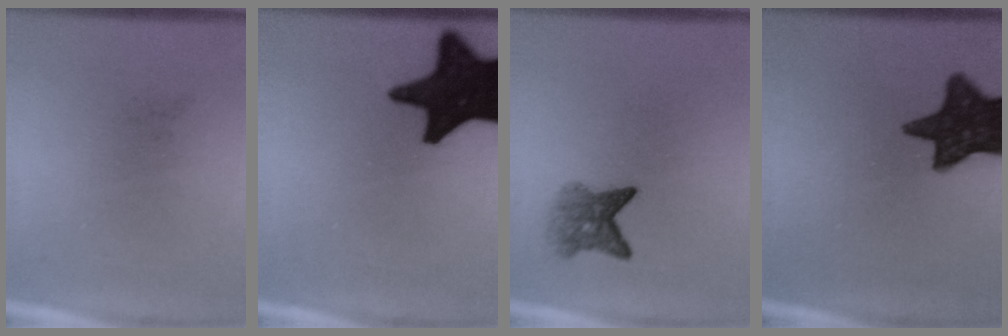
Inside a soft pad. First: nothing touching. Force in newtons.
{"total": 20.1}
{"total": 3.8}
{"total": 14.4}